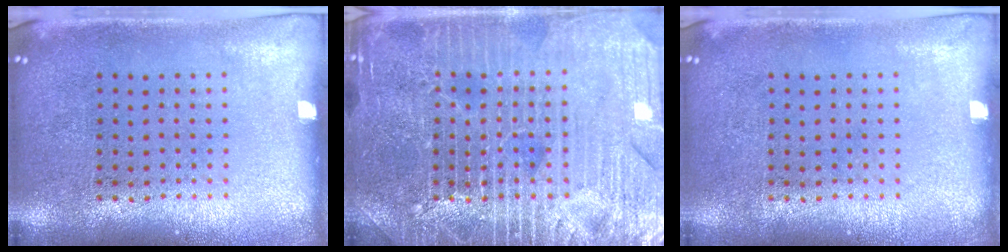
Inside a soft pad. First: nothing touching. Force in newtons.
{"total": 5.1, "press": 5.0, "slide": 0.6}
{"total": 0.0}